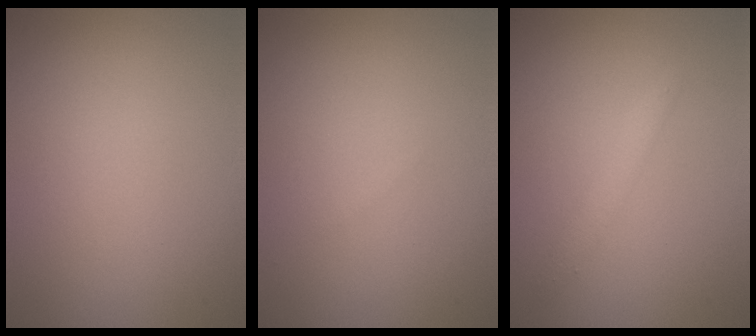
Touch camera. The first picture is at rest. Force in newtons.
{"total": 0.0}
{"total": 1.4, "press": 1.4, "slide": 0.1}